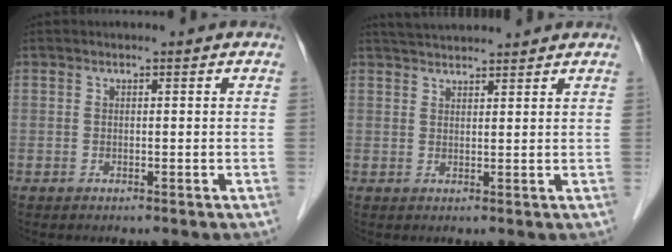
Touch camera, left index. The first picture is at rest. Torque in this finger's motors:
{"motor_torque": [-0.08, -0.25, 0.16, 0.03]}